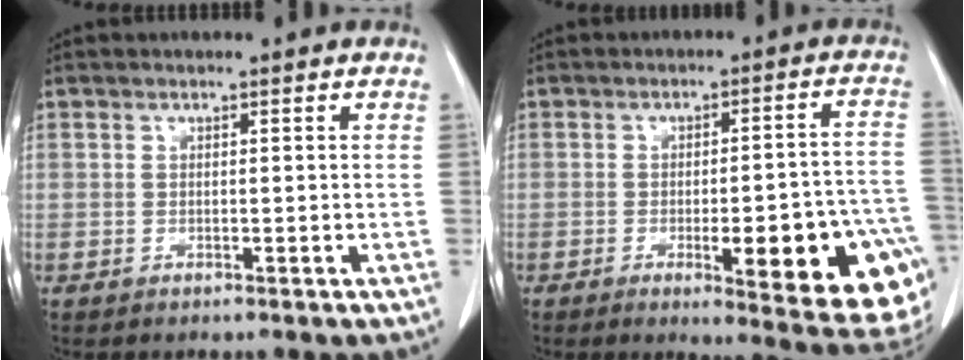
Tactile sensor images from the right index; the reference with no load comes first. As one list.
[{"total": 17.8, "force": [-6.4, 3.1, 16.3], "torque": [-0.113, 0.014, -0.066]}]